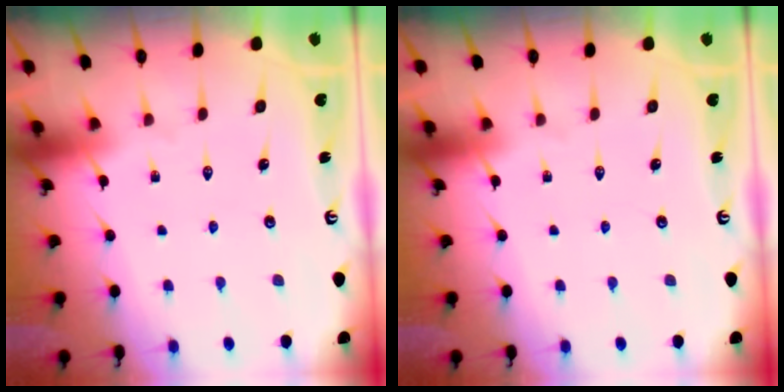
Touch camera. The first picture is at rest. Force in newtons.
{"total": 0.0}